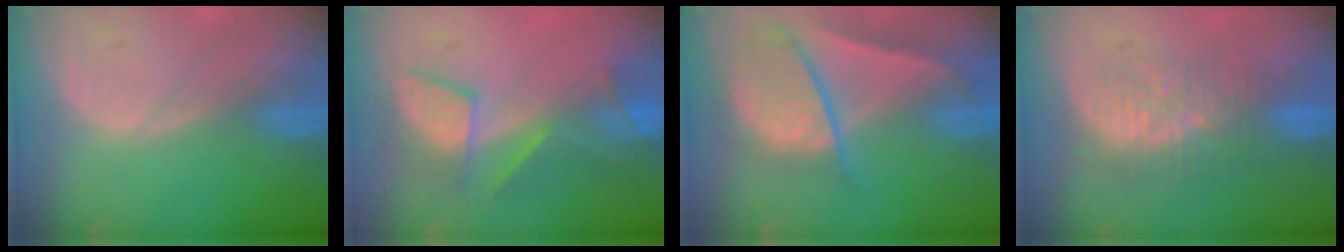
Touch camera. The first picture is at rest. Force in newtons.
{"total": 7.7, "press": 7.3, "slide": 2.6}
{"total": 9.4, "press": 8.1, "slide": 4.8}
{"total": 7.7, "press": 7.2, "slide": 2.6}